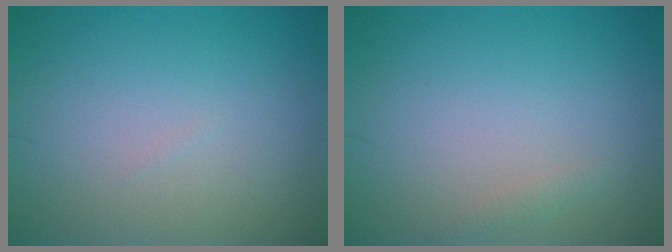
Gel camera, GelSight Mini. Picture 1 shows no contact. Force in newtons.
{"total": 0.6, "press": 0.6, "slide": 0.0}